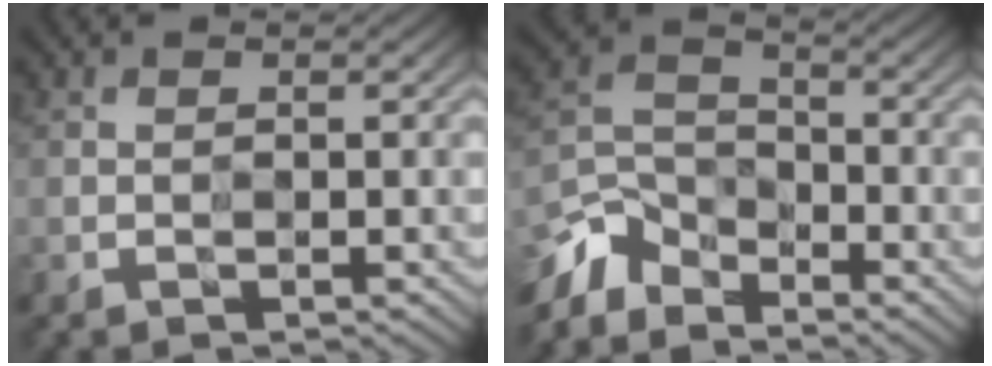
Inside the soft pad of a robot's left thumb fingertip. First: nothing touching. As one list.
[{"total": 7.2, "force": [-5.9, 3.8, 1.8], "torque": [-0.038, -0.004, -0.134]}]